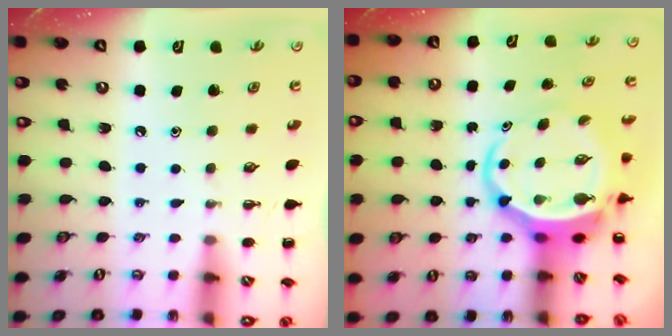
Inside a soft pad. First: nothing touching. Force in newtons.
{"total": 8.5, "press": 8.1, "slide": 2.4}